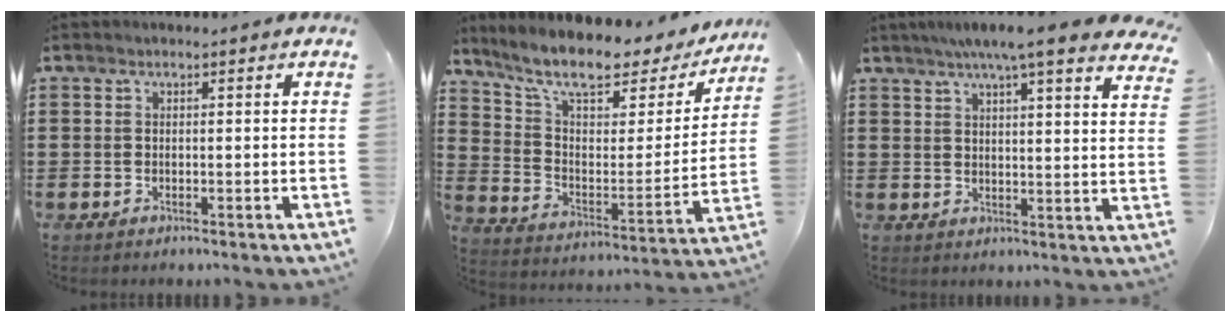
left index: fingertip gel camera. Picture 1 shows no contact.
{"total": 10.0, "force": [8.0, 2.4, 5.4], "torque": [-0.123, -0.050, 0.134]}
{"total": 7.0, "force": [5.8, 0.2, 3.9], "torque": [-0.085, -0.017, 0.100]}